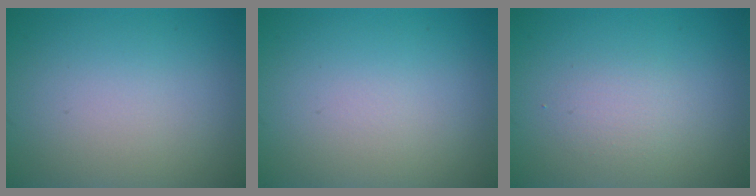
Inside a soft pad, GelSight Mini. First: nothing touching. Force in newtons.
{"total": 0.0}
{"total": 1.4, "press": 1.4, "slide": 0.0}